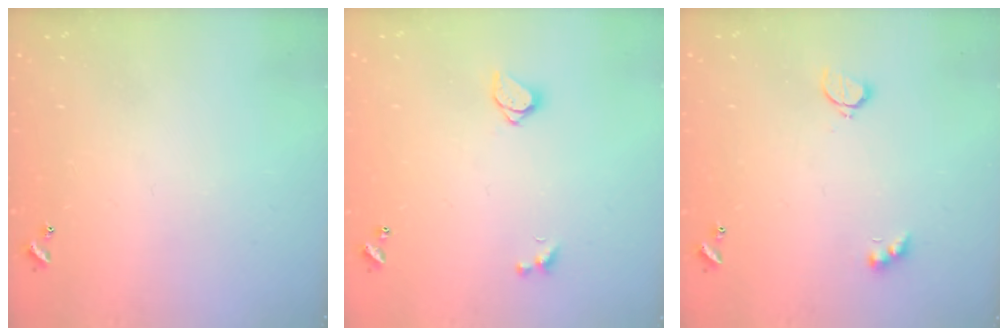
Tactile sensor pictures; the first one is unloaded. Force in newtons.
{"total": 1.5, "press": 1.5, "slide": 0.4}
{"total": 3.1, "press": 3.0, "slide": 0.6}